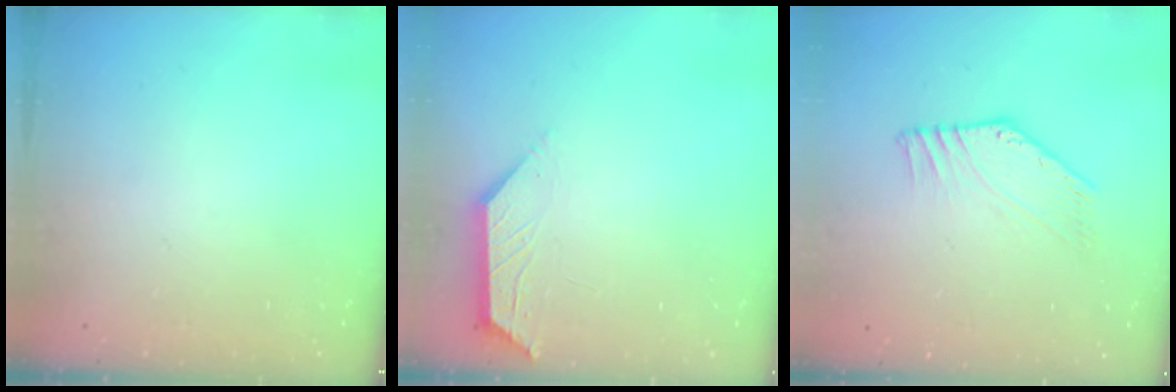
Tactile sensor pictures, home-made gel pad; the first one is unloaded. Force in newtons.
{"total": 2.1, "press": 2.1, "slide": 0.4}
{"total": 2.9, "press": 2.9, "slide": 0.3}